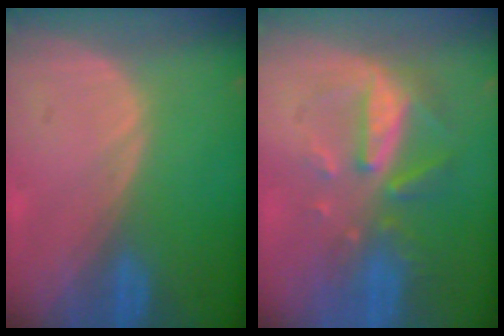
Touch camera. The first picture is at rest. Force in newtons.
{"total": 8.0, "press": 7.3, "slide": 3.3}